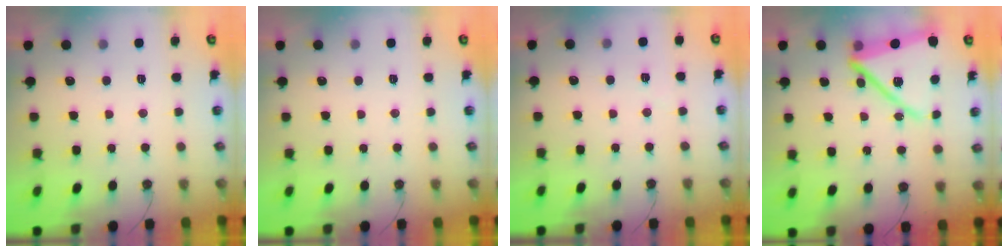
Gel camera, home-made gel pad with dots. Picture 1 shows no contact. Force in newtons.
{"total": 0.0}
{"total": 2.2, "press": 2.2, "slide": 0.7}
{"total": 18.8, "press": 18.7, "slide": 1.5}